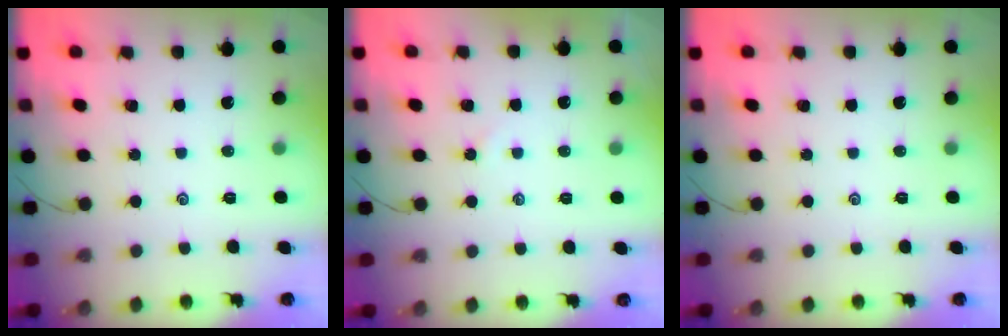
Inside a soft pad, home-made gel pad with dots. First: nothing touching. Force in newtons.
{"total": 1.7, "press": 1.7, "slide": 0.3}
{"total": 0.0}